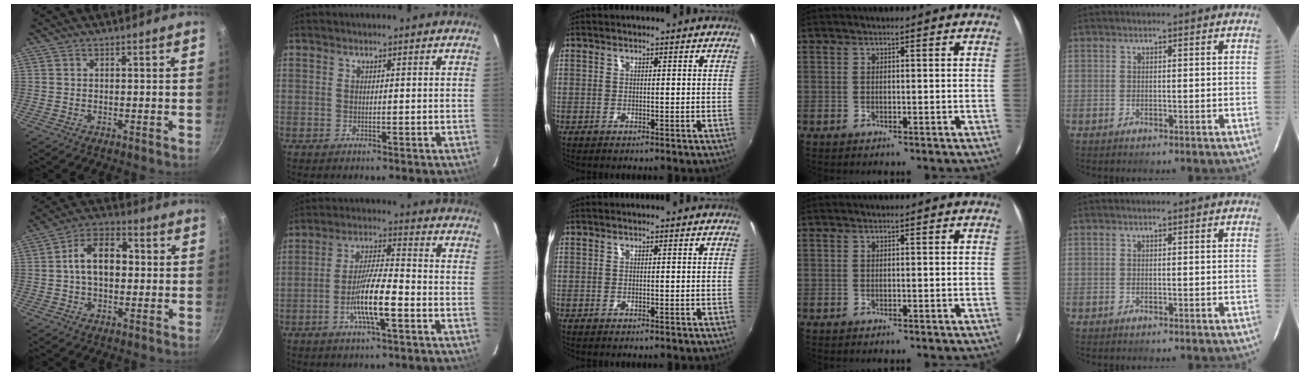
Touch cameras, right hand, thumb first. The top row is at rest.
{"thumb": {"total": 11.0, "force": [0.7, 7.2, 8.3], "torque": [-0.105, 0.028, -0.002]}, "index": {"total": 9.3, "force": [-3.7, 1.4, 8.5], "torque": [-0.166, -0.001, -0.067]}}